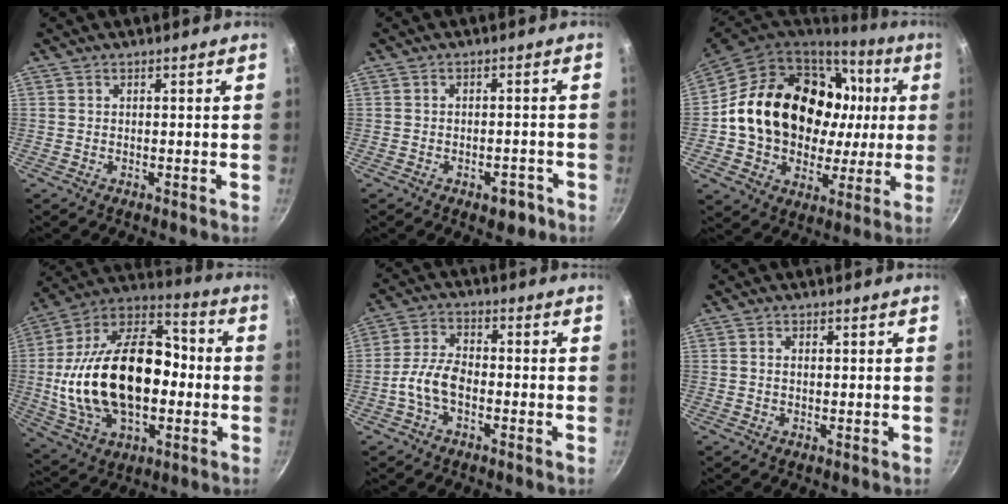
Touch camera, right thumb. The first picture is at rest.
{"total": 4.3, "force": [-2.4, 2.4, 2.6], "torque": [-0.019, 0.021, -0.022]}
{"total": 24.7, "force": [4.4, 18.7, 15.5], "torque": [-0.227, 0.023, 0.089]}
{"total": 28.8, "force": [-2.2, 17.8, 22.5], "torque": [-0.396, 0.047, -0.037]}
{"total": 6.9, "force": [-2.2, 3.9, 5.3], "torque": [-0.102, 0.030, -0.051]}
{"total": 1.4, "force": [0.2, 1.0, 1.0], "torque": [-0.018, 0.004, 0.003]}